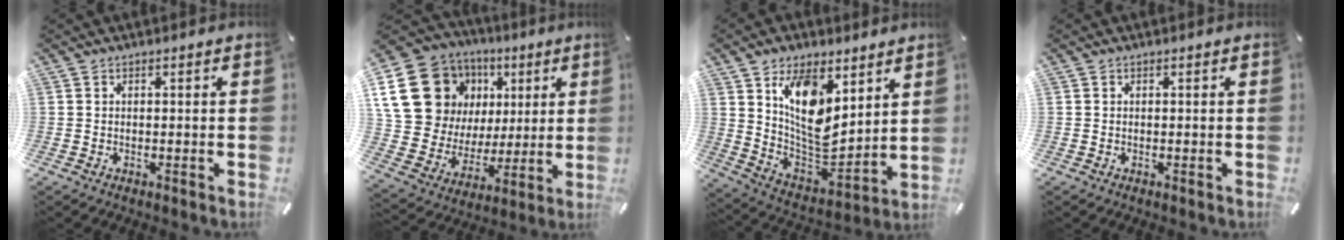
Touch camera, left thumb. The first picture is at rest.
{"total": 21.4, "force": [8.4, 16.9, 10.1], "torque": [-0.186, -0.039, 0.174]}
{"total": 13.7, "force": [7.6, 8.1, 8.1], "torque": [-0.148, -0.054, 0.143]}
{"total": 0.0}